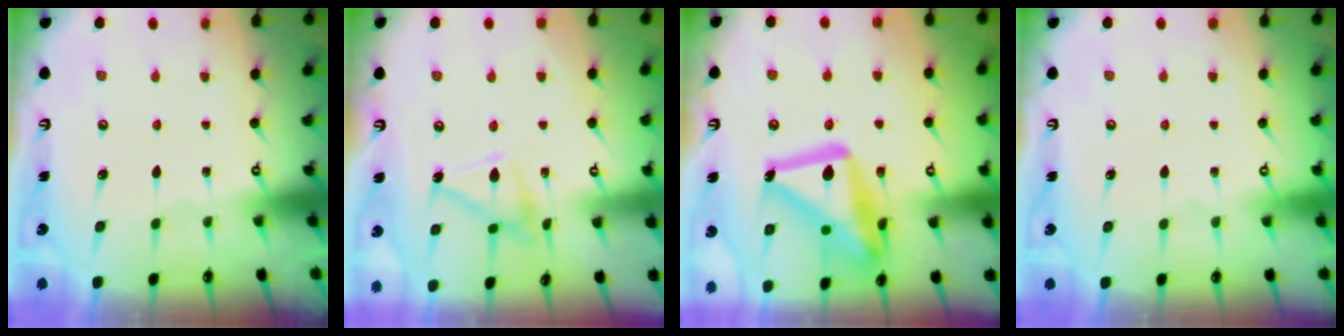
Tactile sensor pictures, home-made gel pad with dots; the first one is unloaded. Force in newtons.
{"total": 11.8, "press": 11.8, "slide": 0.3}
{"total": 20.8, "press": 20.7, "slide": 1.8}
{"total": 3.8, "press": 3.8, "slide": 0.1}